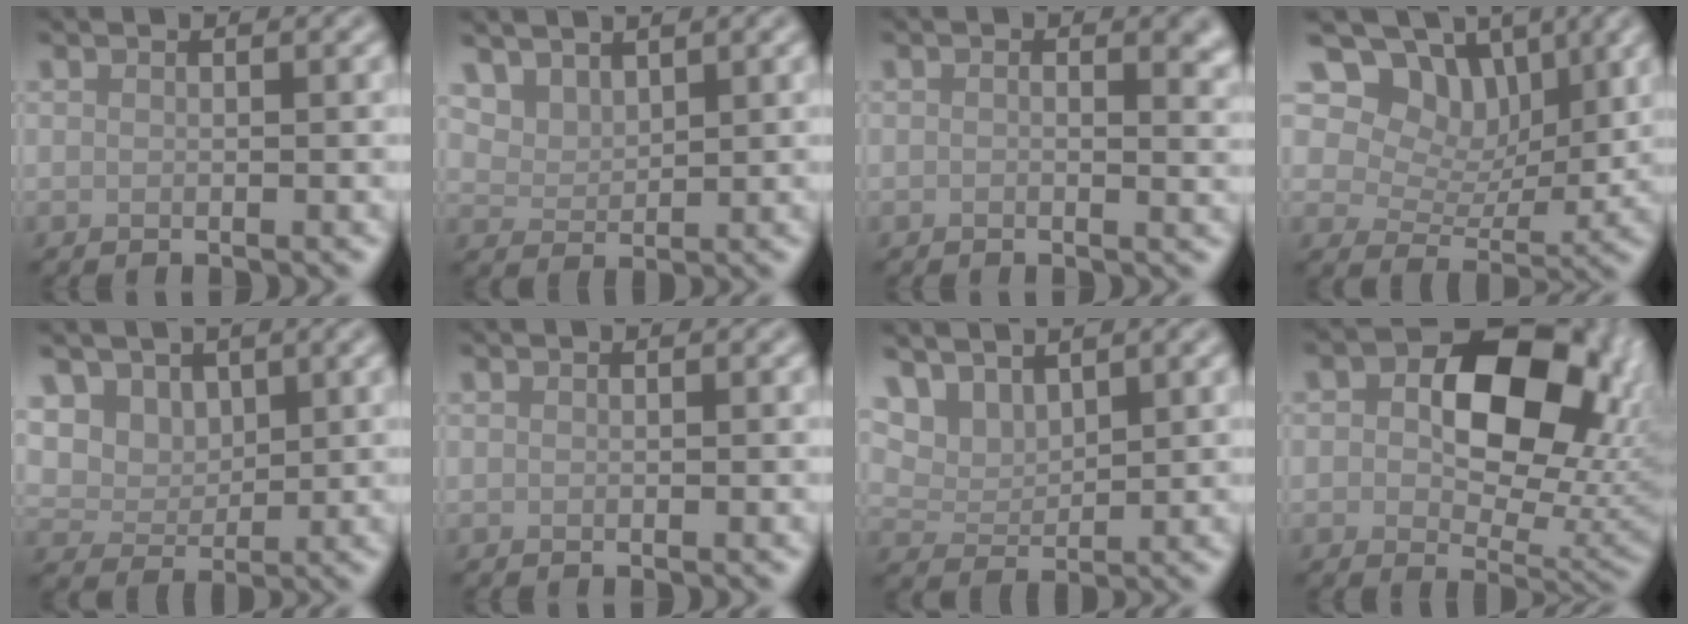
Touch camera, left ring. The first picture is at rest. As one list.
[{"total": 2.8, "force": [2.4, 1.2, 0.9], "torque": [-0.025, -0.010, 0.058]}, {"total": 3.3, "force": [0.7, 1.7, 2.7], "torque": [-0.024, 0.002, 0.006]}, {"total": 7.9, "force": [4.5, 5.0, 4.1], "torque": [-0.057, -0.008, 0.058]}, {"total": 5.7, "force": [3.0, 4.1, 2.7], "torque": [-0.067, -0.002, 0.050]}, {"total": 0.0}, {"total": 4.1, "force": [3.3, 1.7, 1.7], "torque": [-0.042, -0.008, 0.065]}, {"total": 13.0, "force": [2.8, 8.1, 9.8], "torque": [-0.120, 0.006, 0.044]}]